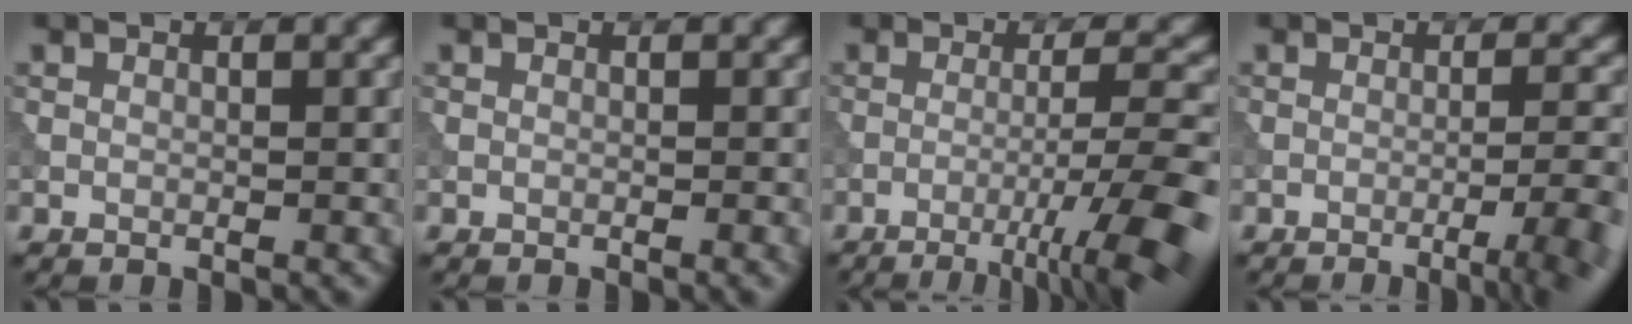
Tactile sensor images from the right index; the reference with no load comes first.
{"total": 0.6, "force": [-0.2, 0.1, 0.6], "torque": [-0.006, 0.000, -0.003]}
{"total": 9.4, "force": [-4.7, 1.4, 8.1], "torque": [-0.111, 0.006, -0.067]}
{"total": 5.4, "force": [-2.5, 1.0, 4.7], "torque": [-0.058, 0.005, -0.041]}